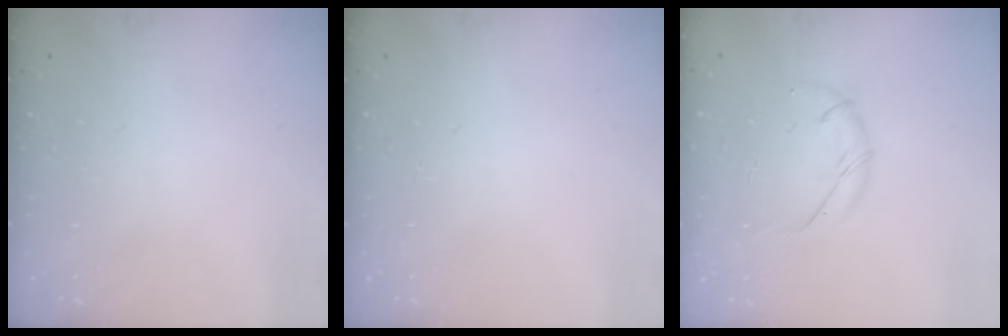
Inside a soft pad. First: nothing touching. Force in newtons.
{"total": 0.0}
{"total": 6.3, "press": 6.2, "slide": 1.2}